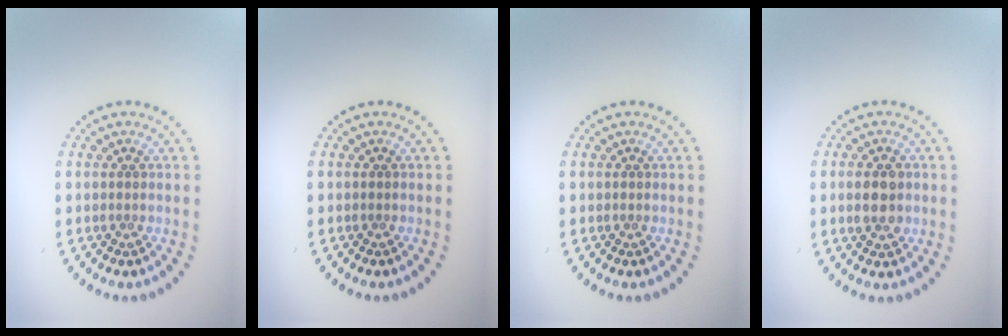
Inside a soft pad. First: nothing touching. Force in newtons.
{"total": 0.0}
{"total": 0.0}
{"total": 2.9, "press": 2.9, "slide": 0.1}